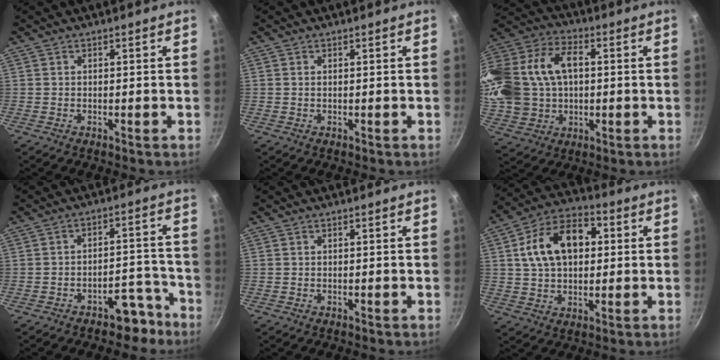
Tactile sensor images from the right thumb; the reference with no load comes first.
{"total": 0.0}
{"total": 28.3, "force": [3.6, 20.0, 19.6], "torque": [-0.457, 0.053, 0.080]}
{"total": 6.3, "force": [-4.6, 3.3, 2.7], "torque": [-0.018, 0.065, -0.066]}
{"total": 0.0}
{"total": 14.9, "force": [3.0, 9.5, 11.0], "torque": [-0.173, 0.018, 0.044]}